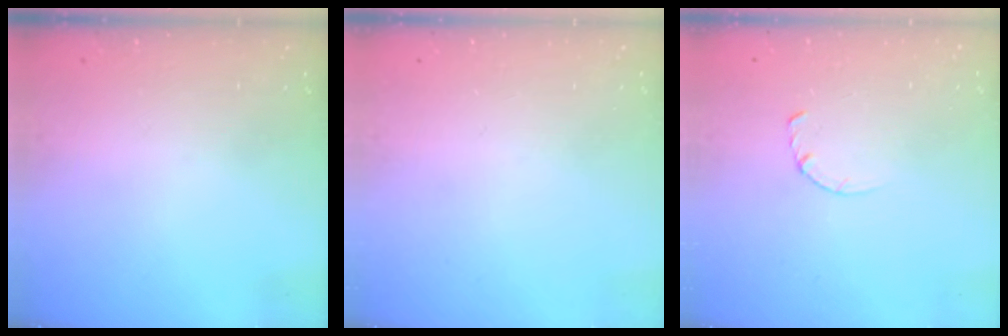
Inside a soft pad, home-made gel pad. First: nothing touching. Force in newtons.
{"total": 0.0}
{"total": 2.8, "press": 2.8, "slide": 0.4}